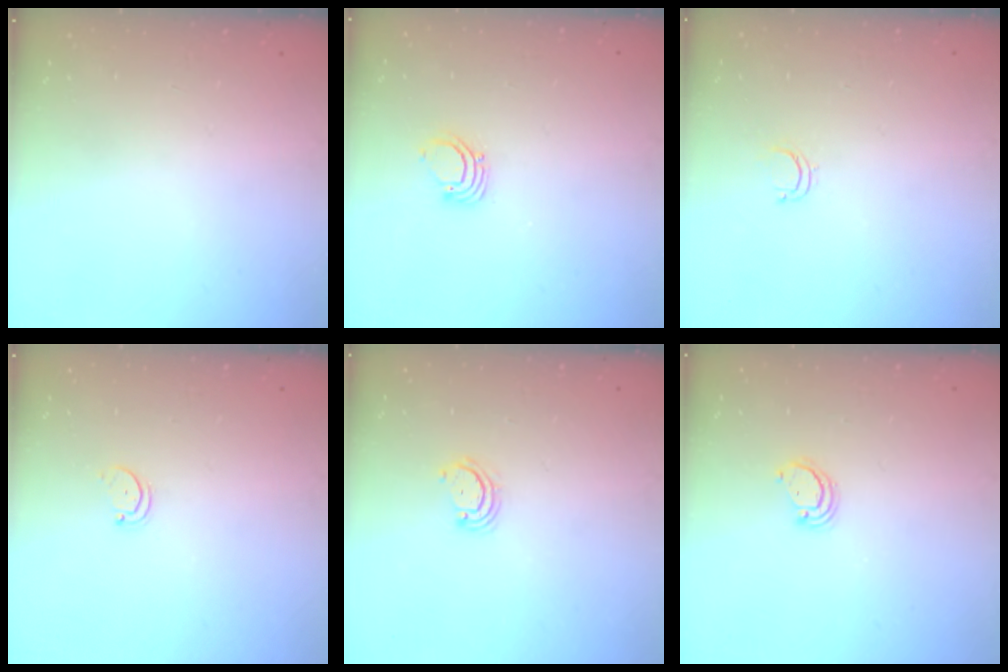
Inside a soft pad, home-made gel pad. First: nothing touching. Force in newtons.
{"total": 2.7, "press": 2.7, "slide": 0.1}
{"total": 3.5, "press": 3.5, "slide": 0.5}
{"total": 1.6, "press": 1.6, "slide": 0.4}
{"total": 2.9, "press": 2.8, "slide": 0.4}
{"total": 2.8, "press": 2.8, "slide": 0.2}